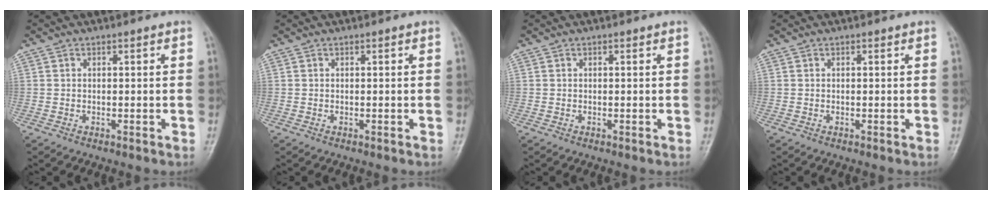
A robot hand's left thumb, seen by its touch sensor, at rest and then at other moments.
{"total": 0.0}
{"total": 0.0}
{"total": 0.0}